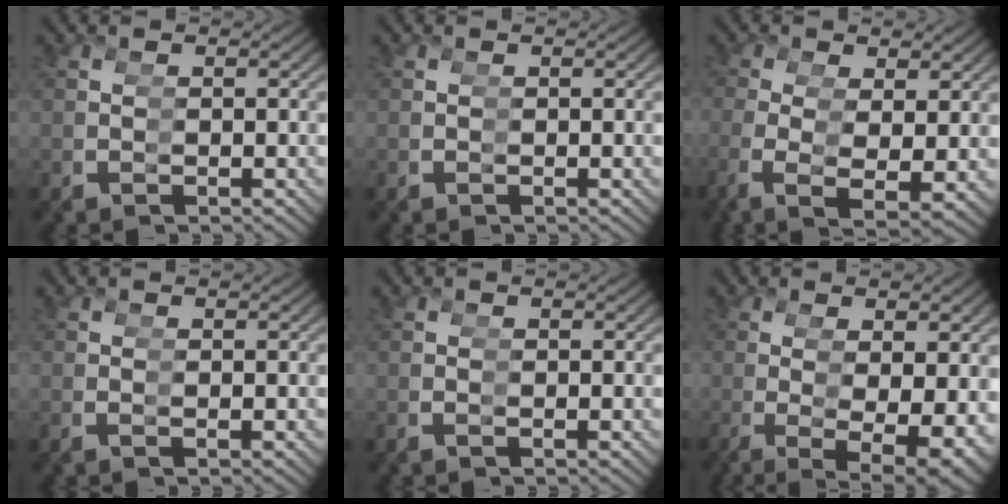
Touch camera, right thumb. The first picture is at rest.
{"total": 0.0}
{"total": 2.6, "force": [1.0, 0.4, 2.4], "torque": [-0.037, 0.013, 0.015]}
{"total": 1.0, "force": [0.3, -0.9, 0.4], "torque": [-0.006, 0.007, 0.002]}
{"total": 0.6, "force": [0.1, -0.6, 0.2], "torque": [-0.004, 0.004, 0.000]}
{"total": 5.6, "force": [-0.3, 0.3, 5.6], "torque": [-0.081, 0.017, -0.003]}